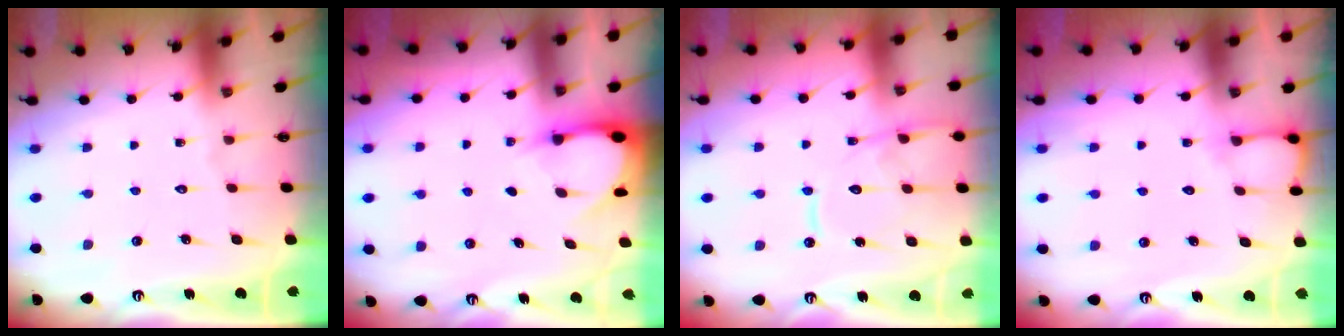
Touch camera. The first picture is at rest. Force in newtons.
{"total": 2.9, "press": 2.9, "slide": 0.3}
{"total": 13.6, "press": 13.6, "slide": 1.4}
{"total": 4.6, "press": 4.5, "slide": 0.5}